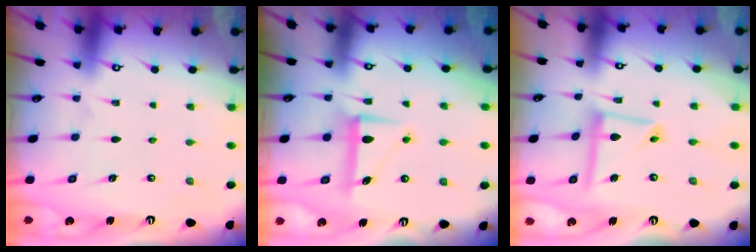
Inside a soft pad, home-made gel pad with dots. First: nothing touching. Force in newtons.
{"total": 8.0, "press": 8.0, "slide": 0.7}
{"total": 11.0, "press": 11.0, "slide": 0.9}